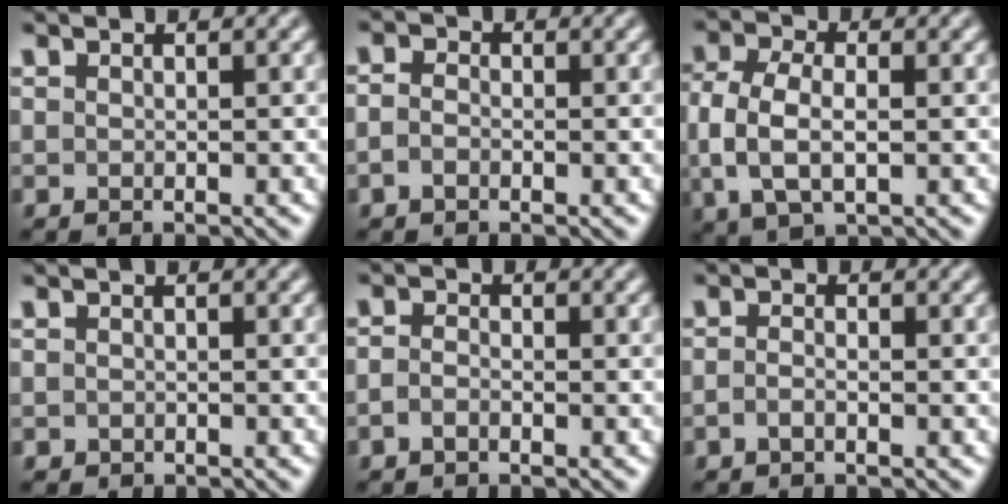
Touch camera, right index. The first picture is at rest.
{"total": 1.2, "force": [-0.8, 0.7, 0.6], "torque": [-0.012, -0.007, -0.014]}
{"total": 5.1, "force": [-0.3, 3.2, 4.0], "torque": [-0.097, -0.017, 0.009]}
{"total": 0.6, "force": [-0.5, 0.4, 0.0], "torque": [-0.005, -0.011, 0.000]}
{"total": 1.2, "force": [-1.1, 0.2, 0.5], "torque": [-0.008, -0.008, -0.018]}
{"total": 1.2, "force": [-1.0, -0.1, 0.6], "torque": [-0.011, -0.004, -0.018]}